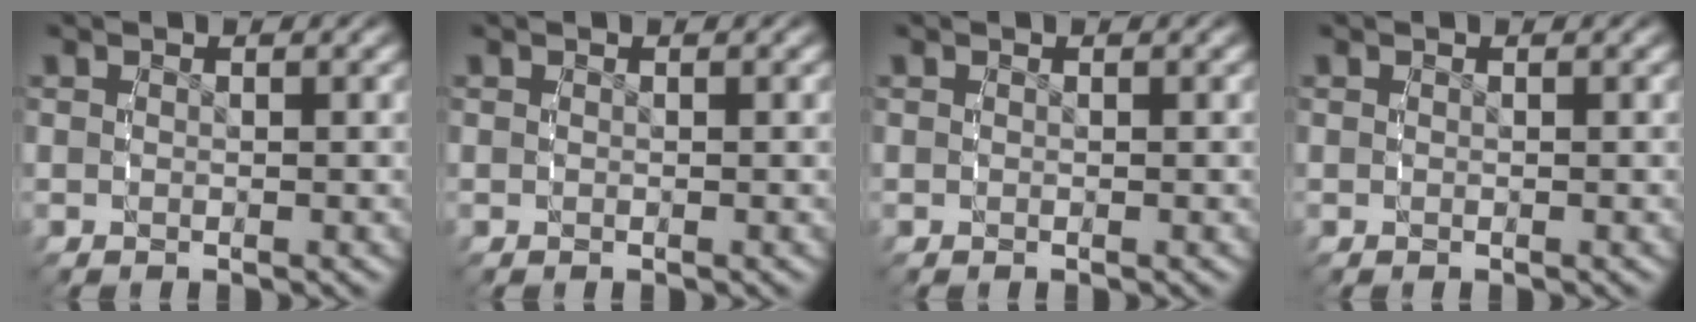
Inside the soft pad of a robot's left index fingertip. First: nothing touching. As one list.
[{"total": 0.0}, {"total": 0.0}, {"total": 0.0}]